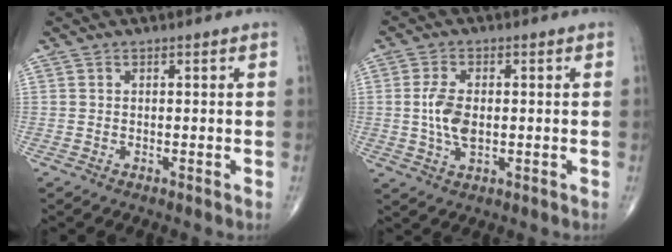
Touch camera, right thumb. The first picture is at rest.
{"total": 6.2, "force": [-0.1, 3.3, 5.3], "torque": [-0.110, -0.002, -0.002]}